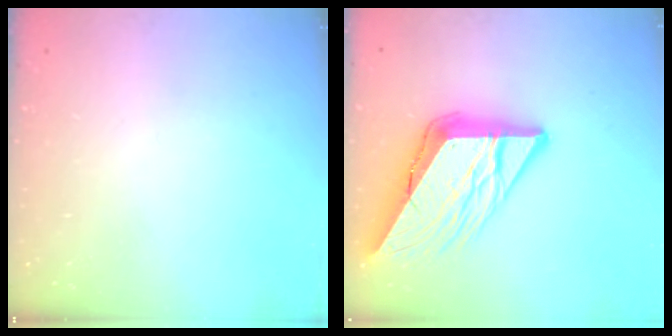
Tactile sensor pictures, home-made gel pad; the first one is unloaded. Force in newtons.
{"total": 17.8, "press": 17.7, "slide": 2.2}